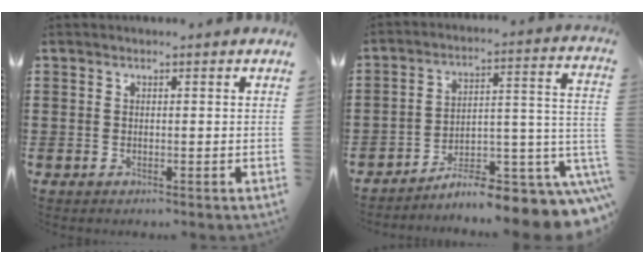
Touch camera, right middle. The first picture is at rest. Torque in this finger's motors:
{"motor_torque": [2.14, 0.00, 1.05, 0.21]}